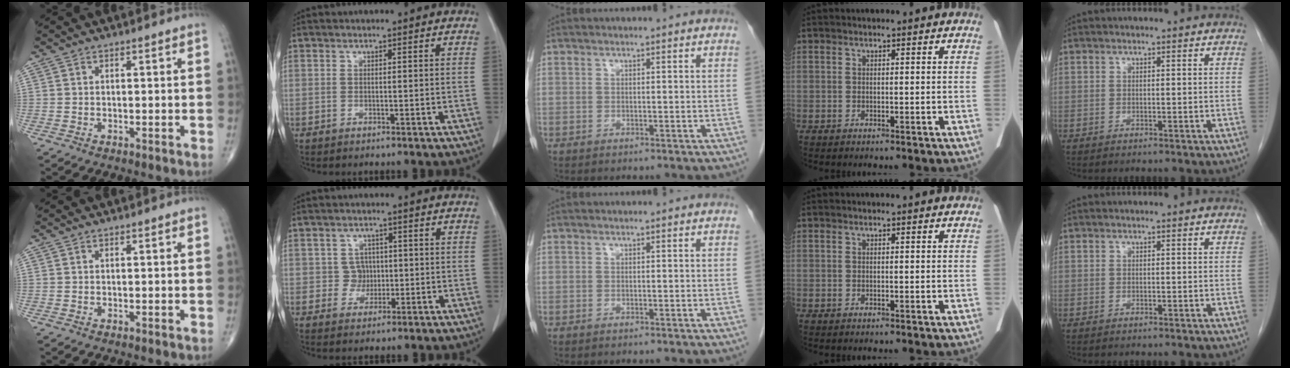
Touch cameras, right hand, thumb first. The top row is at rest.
{"index": {"total": 2.8, "force": [0.0, 2.8, 0.3], "torque": [0.003, 0.006, 0.000]}}